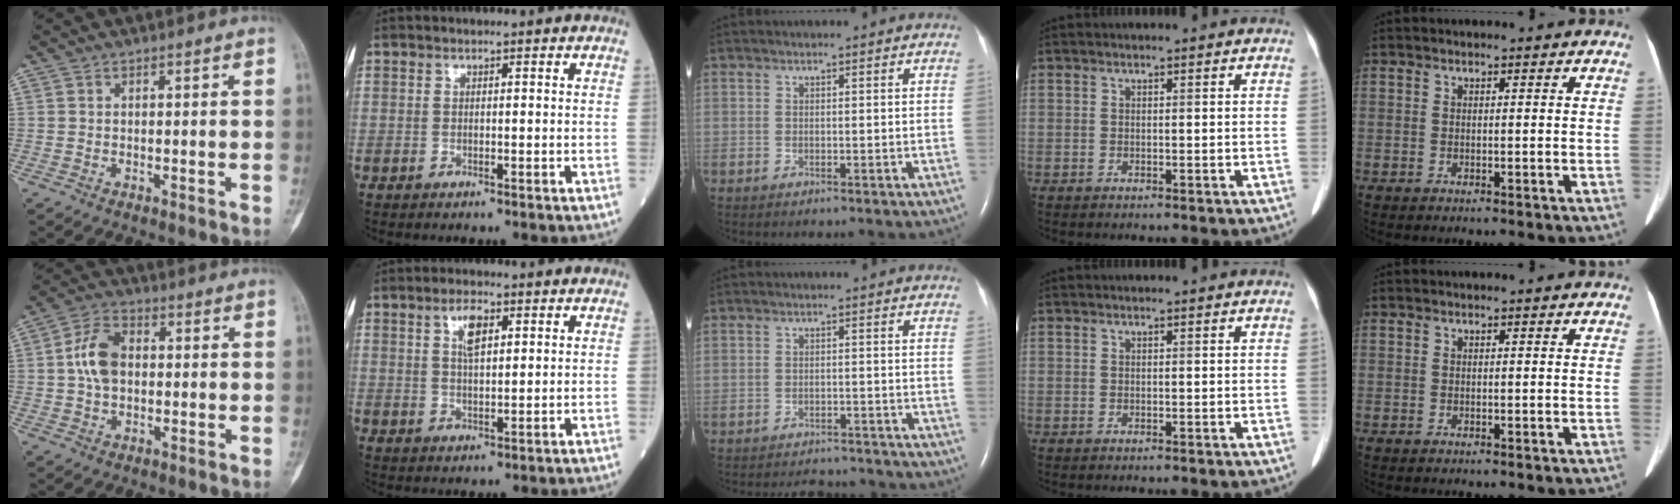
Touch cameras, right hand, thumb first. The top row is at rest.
{"thumb": {"total": 7.9, "force": [0.4, 5.3, 5.9], "torque": [-0.105, 0.018, 0.002]}, "index": {"total": 4.4, "force": [2.0, 1.4, 3.7], "torque": [-0.072, 0.003, 0.039]}, "middle": {"total": 8.2, "force": [-7.9, 1.9, 1.3], "torque": [-0.024, 0.003, -0.096]}}